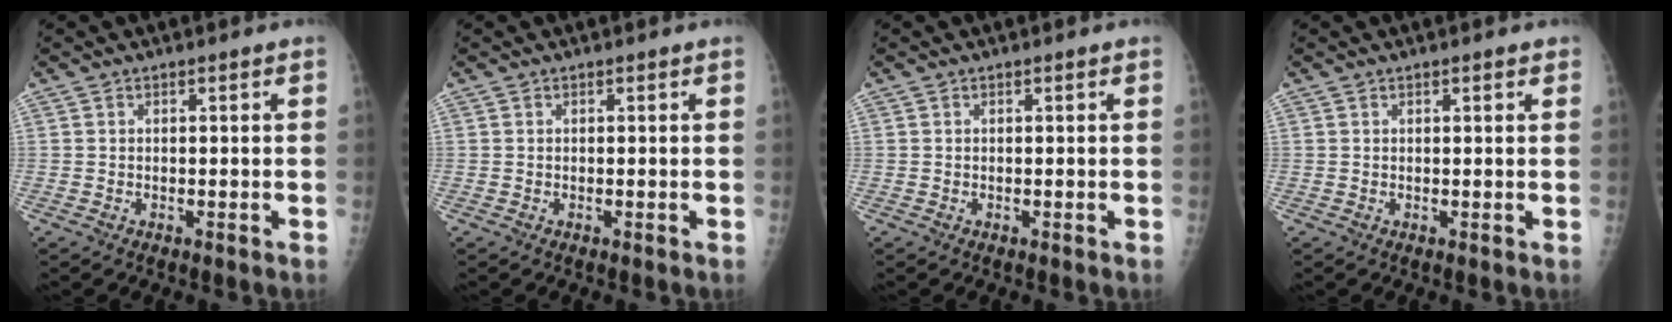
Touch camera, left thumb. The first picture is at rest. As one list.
[{"total": 0.0}, {"total": 0.0}, {"total": 1.3, "force": [0.8, 0.3, 1.0], "torque": [-0.012, -0.001, 0.008]}]